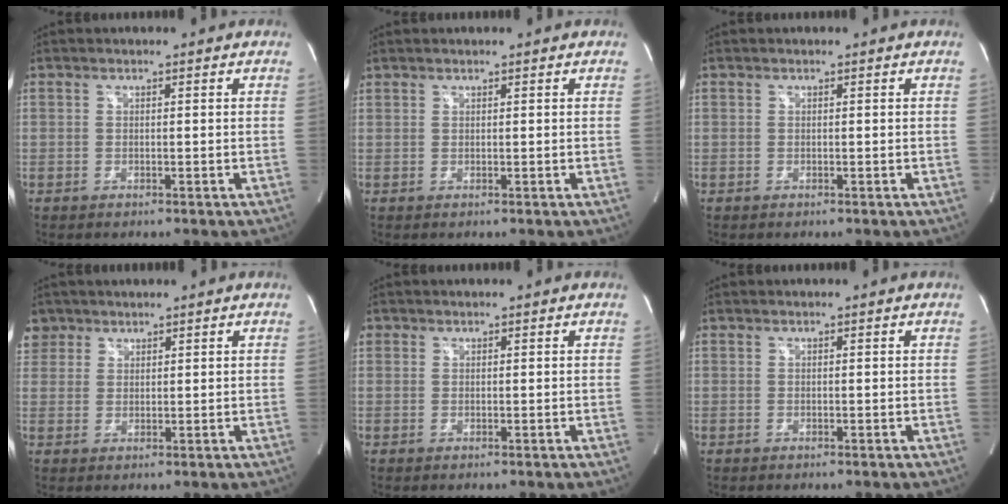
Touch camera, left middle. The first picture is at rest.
{"total": 0.8, "force": [0.8, 0.1, 0.1], "torque": [-0.010, 0.013, 0.020]}
{"total": 0.0}
{"total": 4.8, "force": [3.1, 3.6, 0.1], "torque": [0.002, 0.014, 0.063]}
{"total": 0.9, "force": [0.4, 0.8, 0.1], "torque": [0.004, 0.008, 0.006]}
{"total": 0.0}